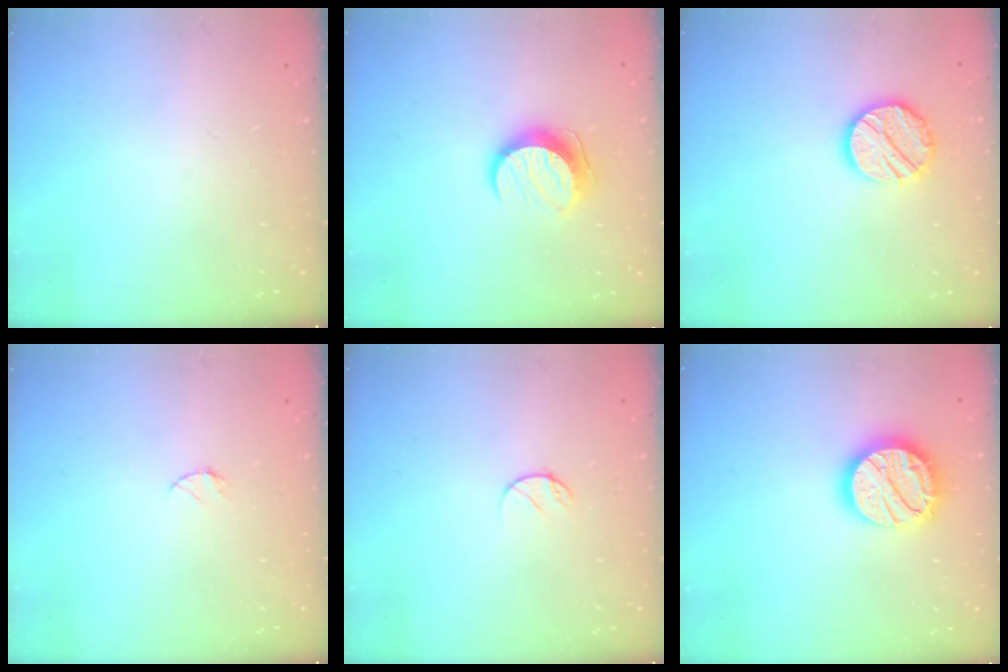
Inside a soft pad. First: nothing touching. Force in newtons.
{"total": 9.6, "press": 9.6, "slide": 0.1}
{"total": 12.1, "press": 12.1, "slide": 0.6}
{"total": 4.0, "press": 4.0, "slide": 0.5}
{"total": 4.3, "press": 4.3, "slide": 0.3}
{"total": 17.5, "press": 17.5, "slide": 1.2}